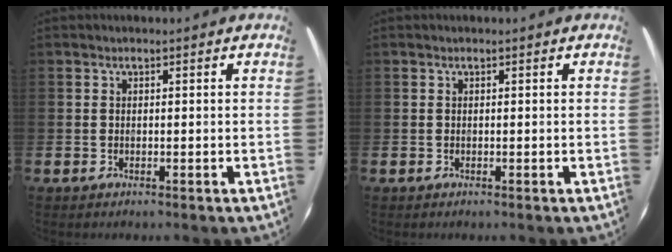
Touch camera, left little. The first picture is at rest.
{"total": 0.0}